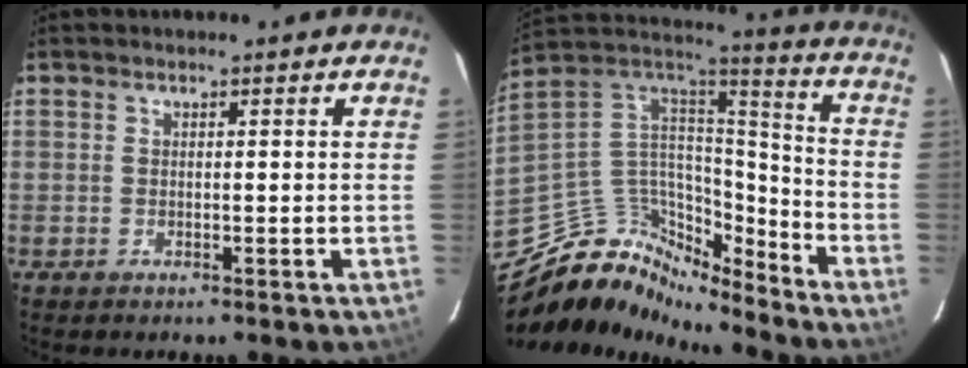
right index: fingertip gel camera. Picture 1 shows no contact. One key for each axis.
{"total": 14.6, "fx": -13.1, "fy": 5.9, "fz": 3.0, "tx": -0.073, "ty": 0.055, "tz": -0.244}